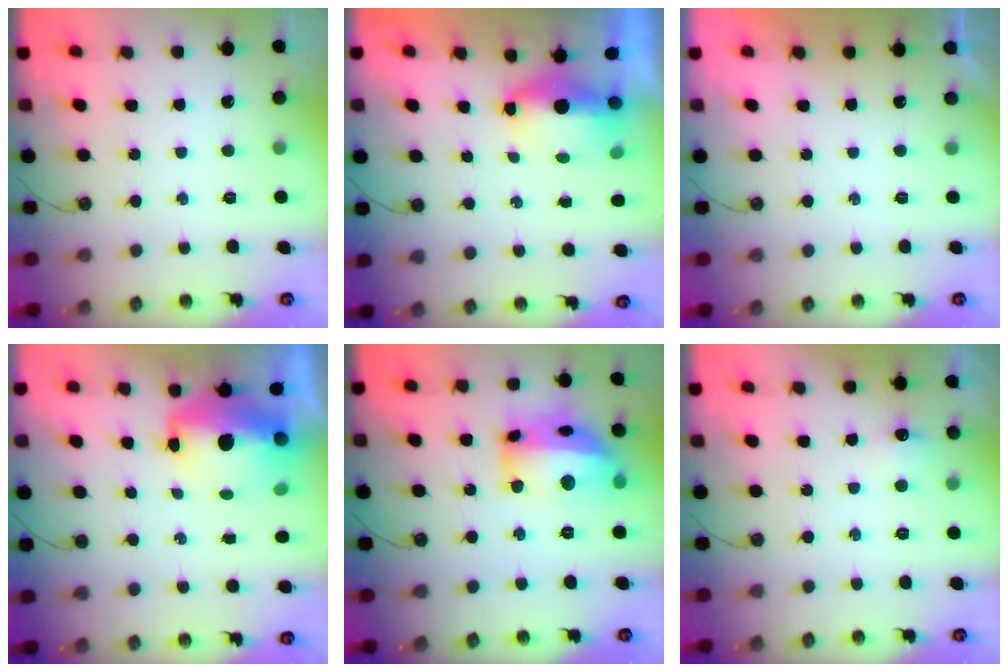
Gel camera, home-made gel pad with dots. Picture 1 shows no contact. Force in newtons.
{"total": 15.1, "press": 8.0, "slide": 12.8}
{"total": 0.0}
{"total": 12.9, "press": 12.8, "slide": 1.5}
{"total": 17.3, "press": 17.2, "slide": 1.8}
{"total": 6.0, "press": 6.0, "slide": 0.8}